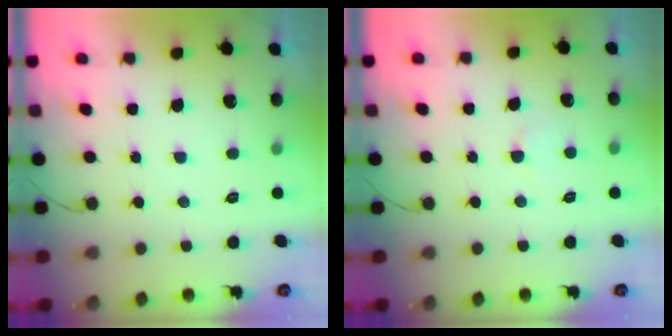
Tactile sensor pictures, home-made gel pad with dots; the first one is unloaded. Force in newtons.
{"total": 2.9, "press": 2.9, "slide": 0.3}